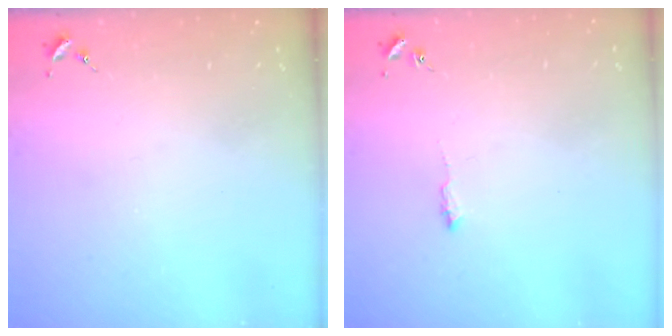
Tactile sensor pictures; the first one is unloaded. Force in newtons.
{"total": 4.6, "press": 4.5, "slide": 0.5}